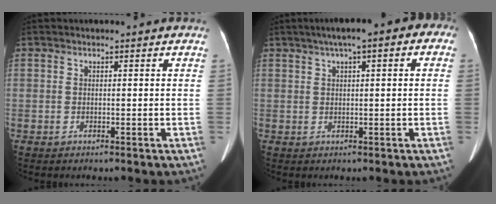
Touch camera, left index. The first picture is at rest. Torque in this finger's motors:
{"motor_torque": [0.47, -0.90, 0.04, -0.01]}